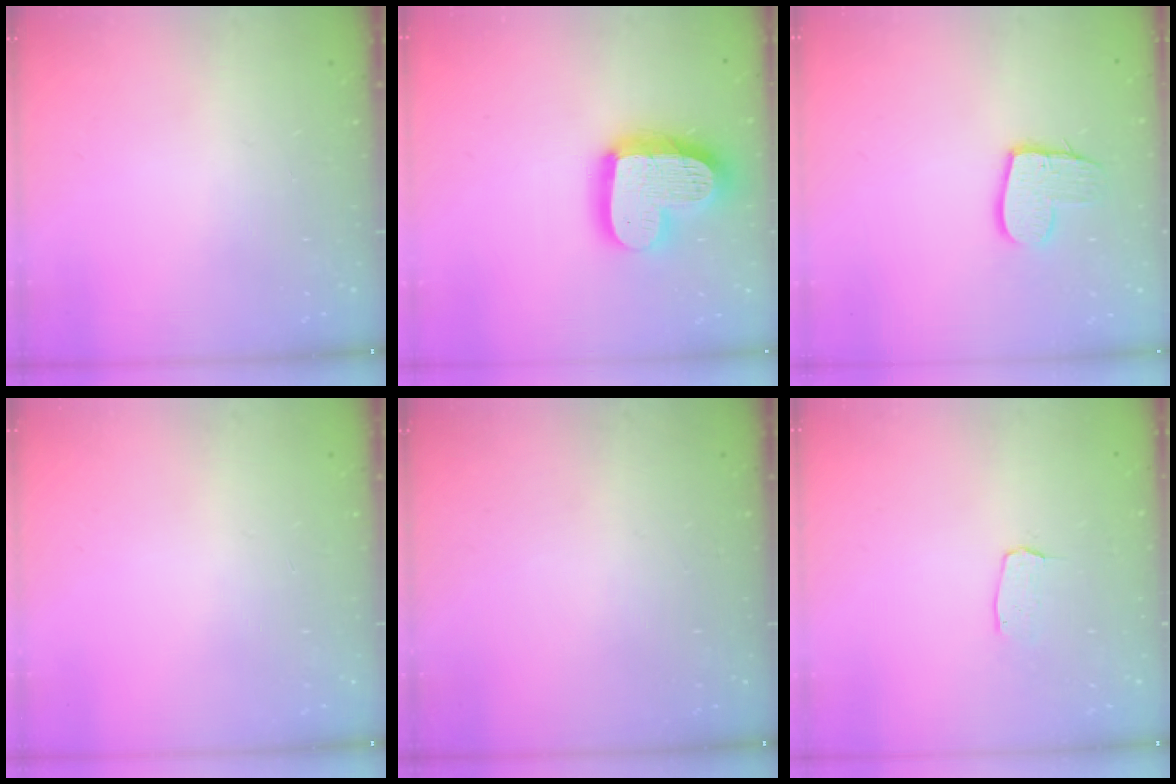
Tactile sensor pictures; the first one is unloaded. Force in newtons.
{"total": 19.1, "press": 19.0, "slide": 2.0}
{"total": 10.7, "press": 10.6, "slide": 0.8}
{"total": 0.0}
{"total": 0.0}
{"total": 2.9, "press": 2.9, "slide": 0.2}